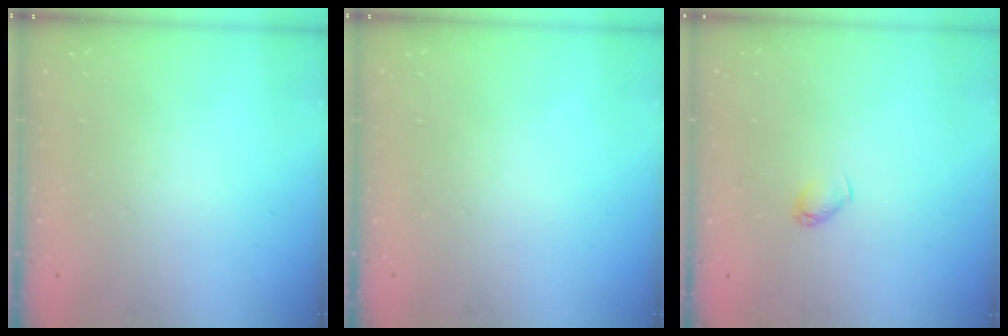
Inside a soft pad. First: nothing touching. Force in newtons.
{"total": 0.0}
{"total": 3.1, "press": 3.0, "slide": 0.7}